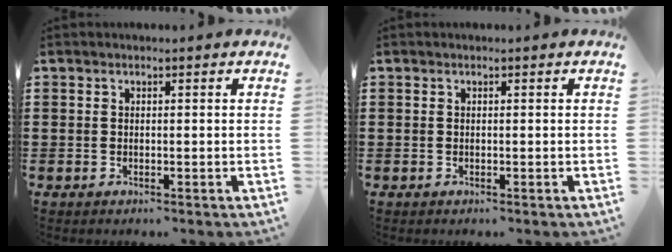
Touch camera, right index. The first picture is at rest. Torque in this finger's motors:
{"motor_torque": [0.27, 0.51, 0.00, 0.00]}